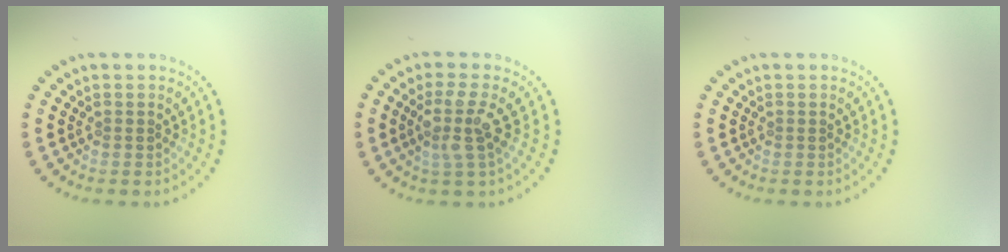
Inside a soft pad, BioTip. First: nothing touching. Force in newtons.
{"total": 3.1, "press": 2.5, "slide": 1.9}
{"total": 0.0}